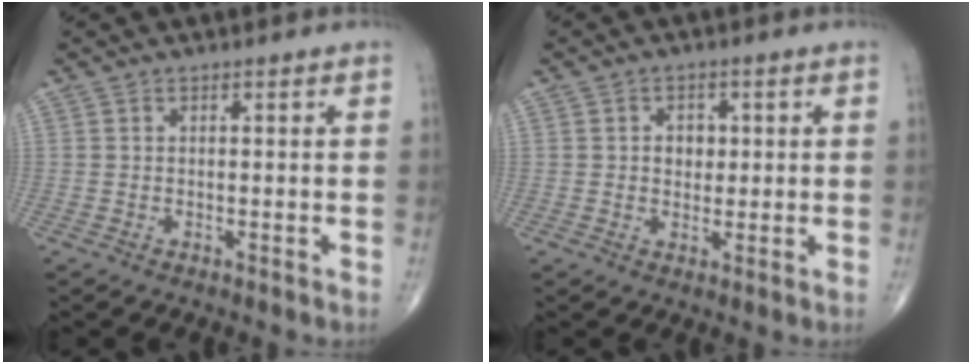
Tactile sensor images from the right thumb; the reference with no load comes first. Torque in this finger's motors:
{"motor_torque": [-0.06, -0.06, 0.32, -0.18, 0.07]}